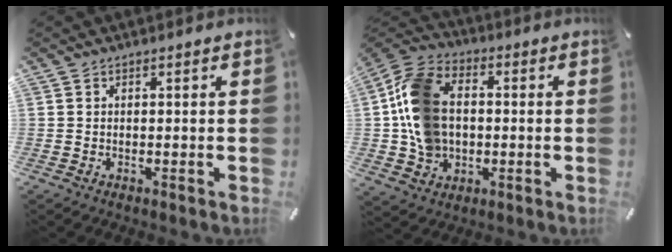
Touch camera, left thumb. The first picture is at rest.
{"total": 14.3, "force": [-0.3, 11.6, 8.3], "torque": [-0.180, 0.020, -0.004]}